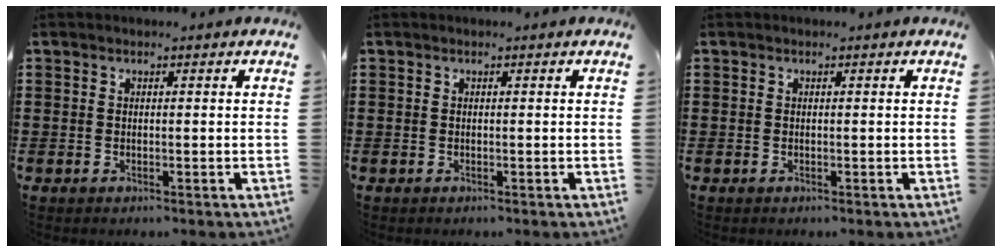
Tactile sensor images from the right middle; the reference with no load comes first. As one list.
[{"total": 0.0}, {"total": 0.0}]